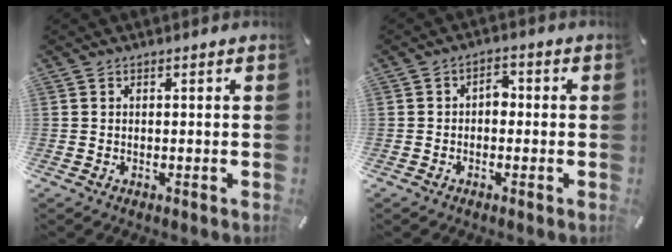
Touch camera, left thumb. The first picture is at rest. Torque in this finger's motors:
{"motor_torque": [0.37, 0.32, 0.18, -0.08, 0.00]}